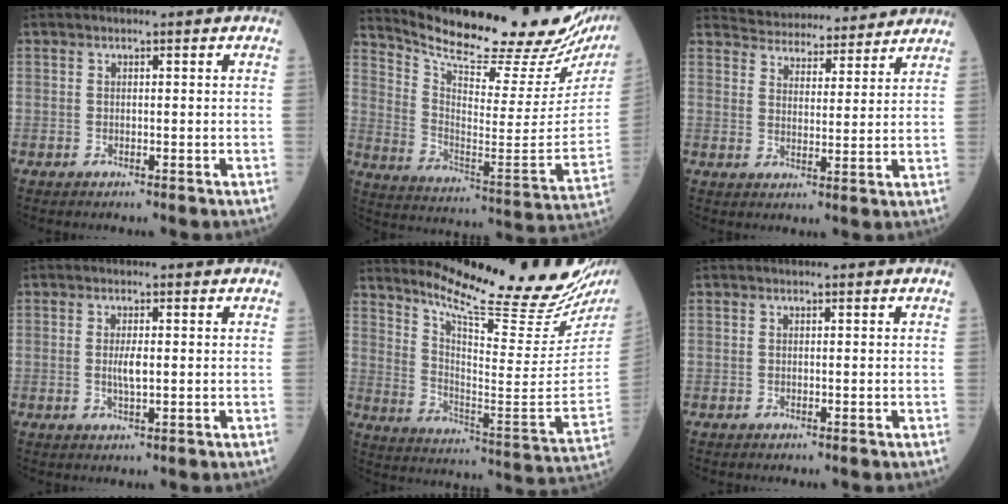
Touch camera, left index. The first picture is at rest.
{"total": 27.7, "force": [24.0, 4.2, 13.2], "torque": [-0.225, -0.078, 0.328]}
{"total": 13.6, "force": [13.0, 3.1, 2.3], "torque": [-0.023, 0.021, 0.174]}
{"total": 2.5, "force": [0.1, 0.5, 2.4], "torque": [-0.051, -0.002, 0.003]}
{"total": 24.2, "force": [21.0, 0.5, 11.9], "torque": [-0.190, -0.100, 0.294]}
{"total": 0.0}